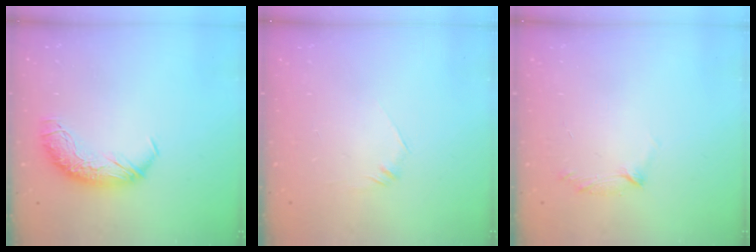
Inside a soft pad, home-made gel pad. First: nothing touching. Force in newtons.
{"total": 7.7, "press": 7.6, "slide": 0.8}
{"total": 5.7, "press": 5.6, "slide": 1.2}